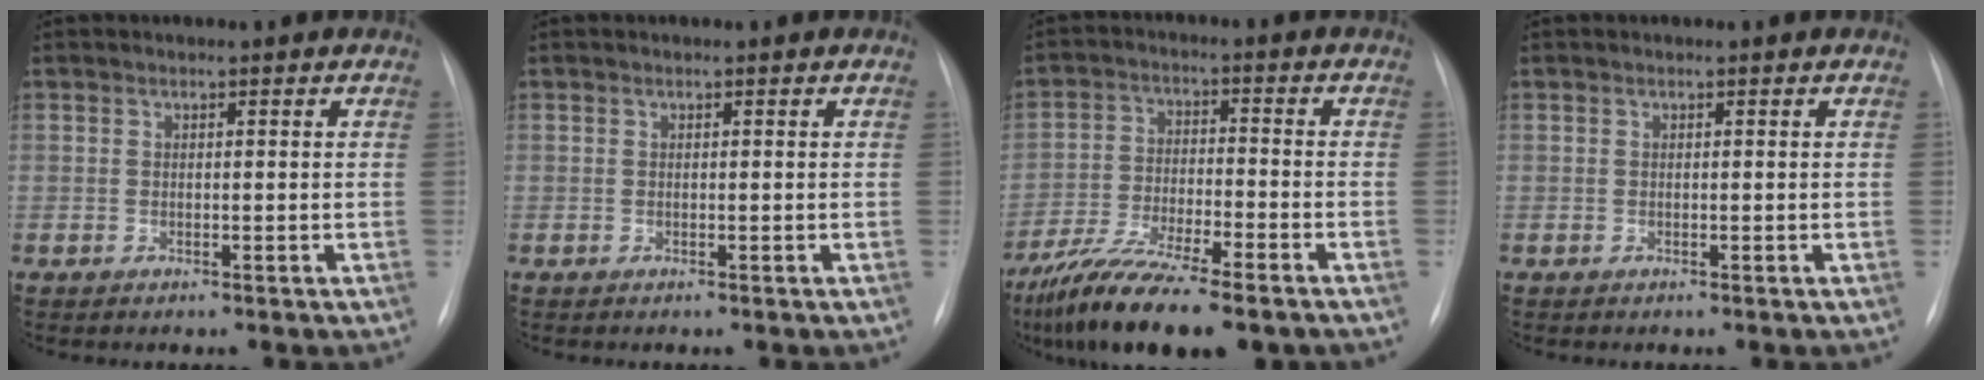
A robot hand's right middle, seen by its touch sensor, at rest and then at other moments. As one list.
[{"total": 0.0}, {"total": 14.4, "force": [-10.8, 2.8, 9.1], "torque": [-0.170, -0.032, -0.185]}, {"total": 0.0}]